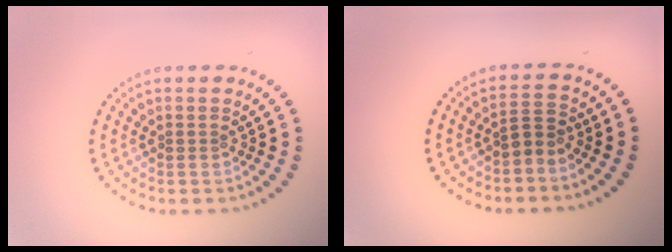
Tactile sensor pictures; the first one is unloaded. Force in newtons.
{"total": 1.8, "press": 1.3, "slide": 1.2}